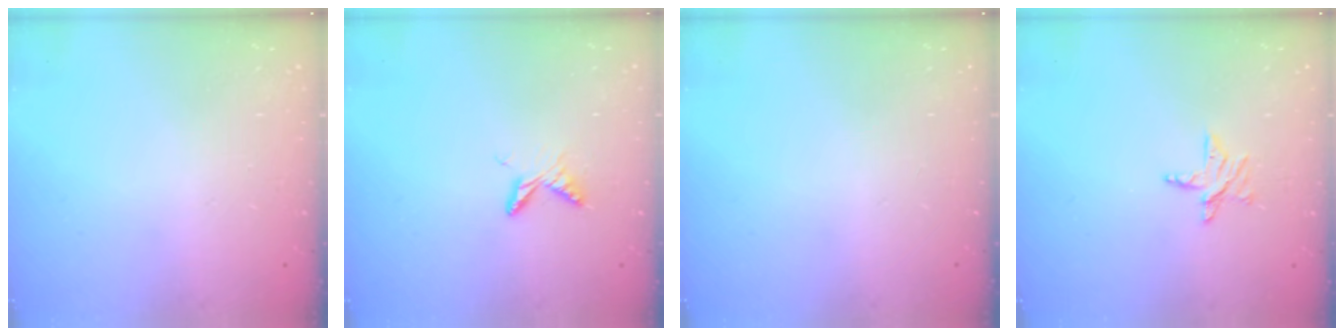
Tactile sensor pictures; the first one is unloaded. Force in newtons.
{"total": 5.8, "press": 5.7, "slide": 0.7}
{"total": 0.0}
{"total": 5.6, "press": 5.5, "slide": 0.5}